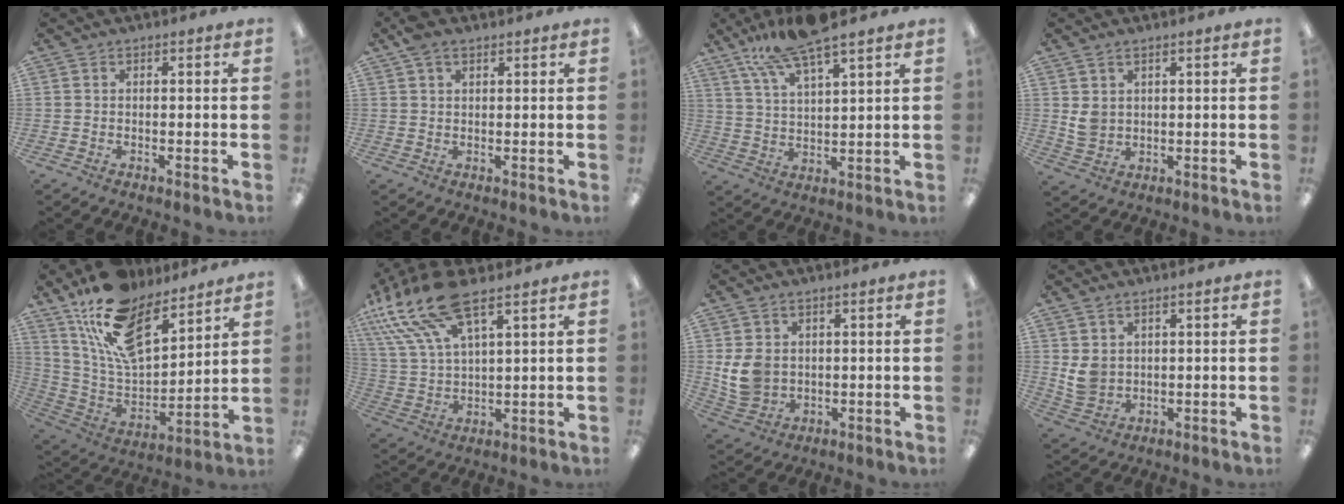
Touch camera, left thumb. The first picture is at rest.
{"total": 4.0, "force": [2.6, 2.0, 2.4], "torque": [-0.051, 0.002, 0.049]}
{"total": 12.6, "force": [10.2, 2.7, 7.0], "torque": [-0.145, -0.045, 0.182]}
{"total": 4.6, "force": [1.8, 3.4, 2.4], "torque": [-0.042, 0.003, 0.036]}
{"total": 19.9, "force": [14.4, 8.8, 10.5], "torque": [-0.203, -0.082, 0.263]}
{"total": 17.3, "force": [11.5, 6.1, 11.3], "torque": [-0.257, -0.049, 0.202]}
{"total": 7.6, "force": [1.7, 6.0, 4.3], "torque": [-0.105, 0.004, 0.033]}
{"total": 5.4, "force": [2.3, 4.1, 2.6], "torque": [-0.047, -0.005, 0.044]}